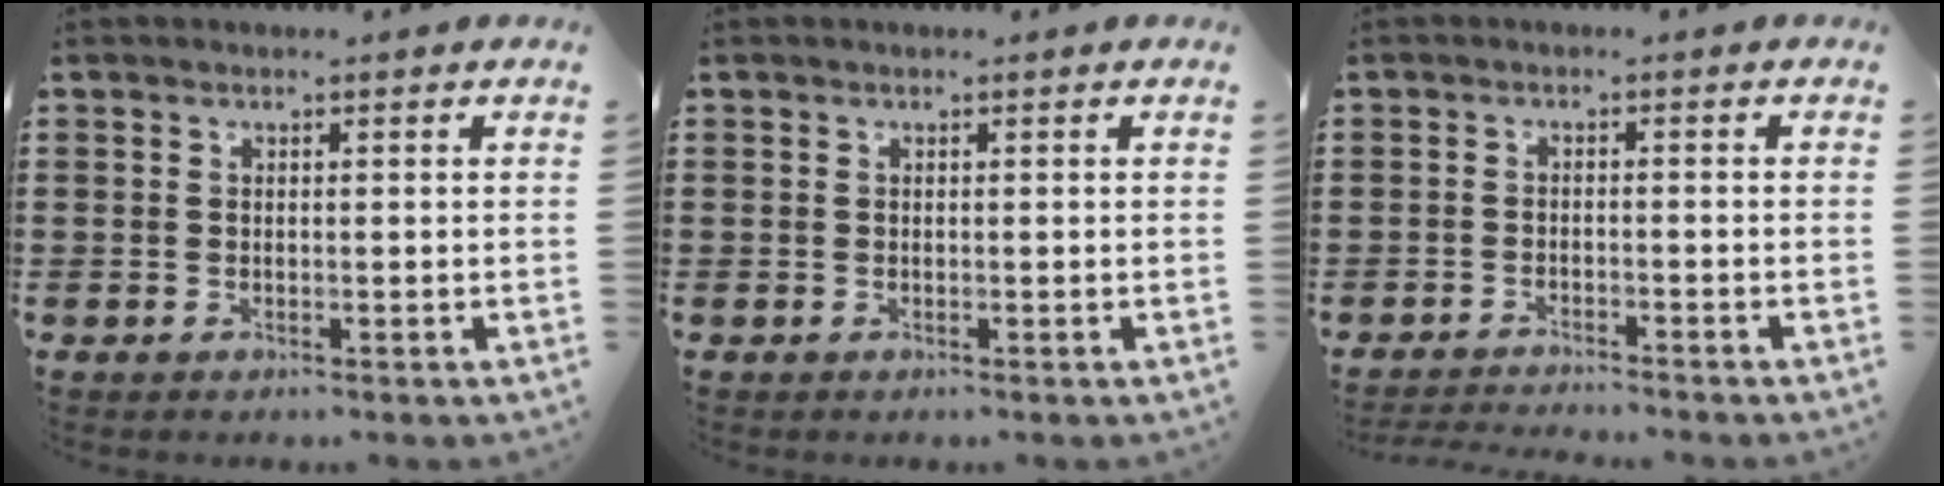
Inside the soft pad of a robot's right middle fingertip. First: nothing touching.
{"total": 0.0}
{"total": 2.2, "force": [-2.2, -0.2, 0.1], "torque": [-0.006, -0.002, -0.045]}